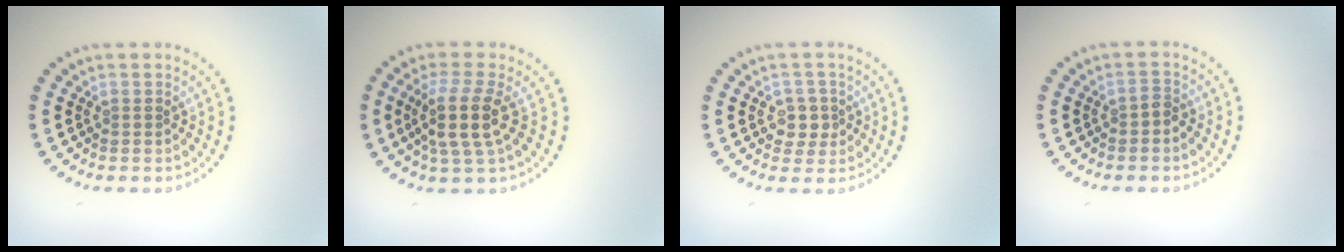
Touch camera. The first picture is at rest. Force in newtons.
{"total": 3.8, "press": 3.0, "slide": 2.3}
{"total": 2.0, "press": 1.9, "slide": 0.6}
{"total": 1.0, "press": 0.8, "slide": 0.7}